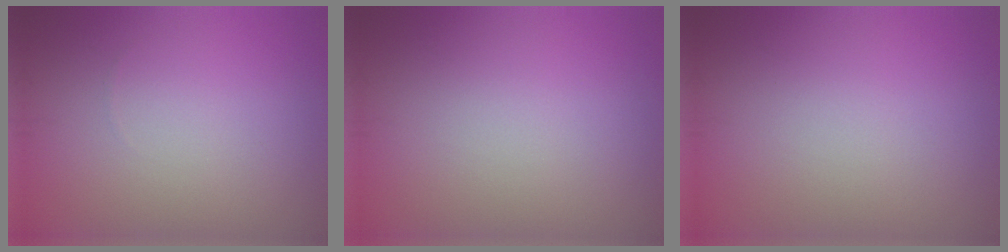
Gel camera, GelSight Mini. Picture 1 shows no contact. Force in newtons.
{"total": 0.0}
{"total": 0.0}